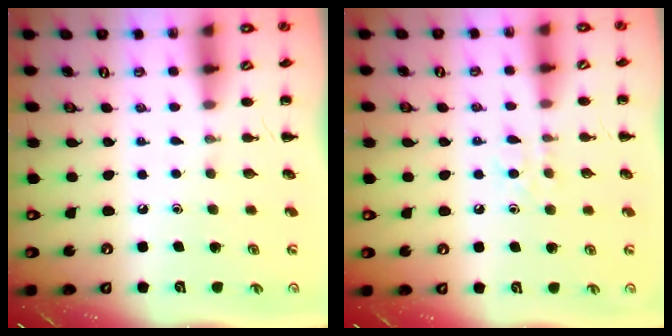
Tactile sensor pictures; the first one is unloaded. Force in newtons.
{"total": 4.6, "press": 4.5, "slide": 1.1}